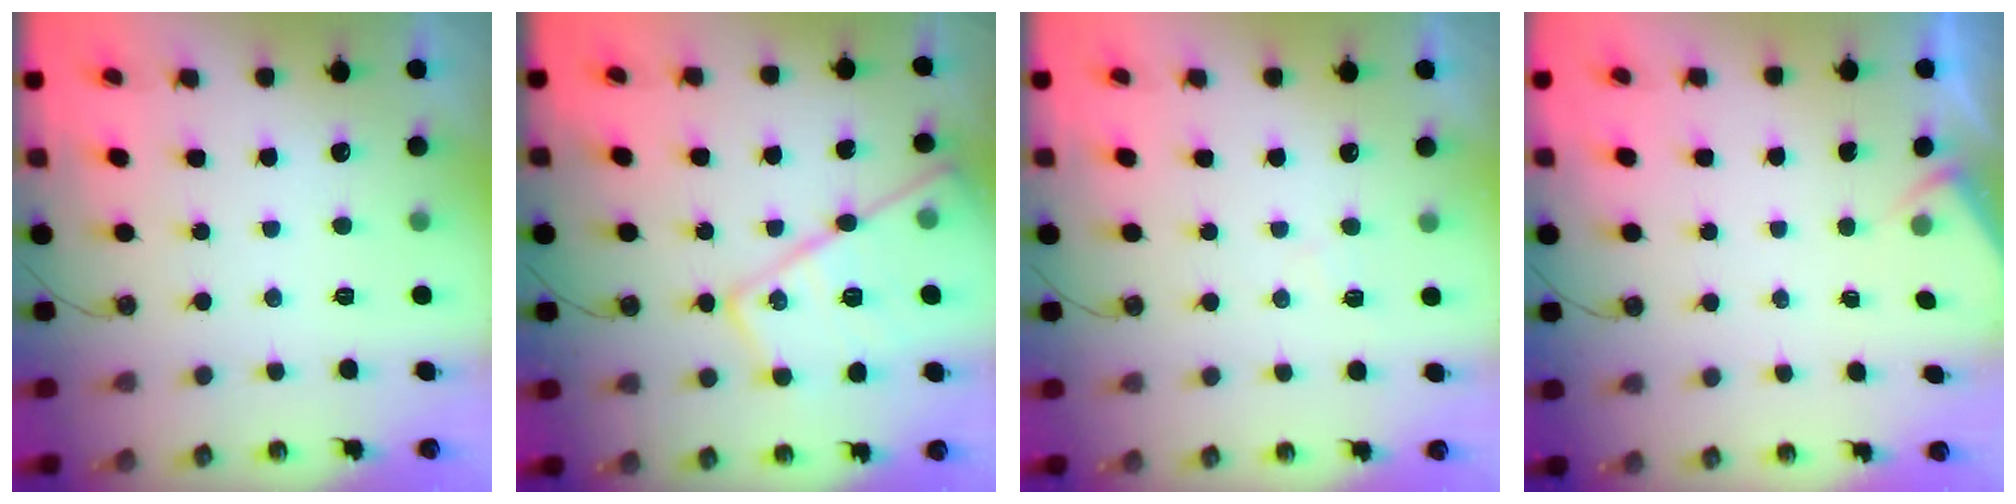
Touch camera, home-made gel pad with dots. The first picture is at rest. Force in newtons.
{"total": 20.6, "press": 20.5, "slide": 1.7}
{"total": 4.8, "press": 4.8, "slide": 0.7}
{"total": 2.0, "press": 1.9, "slide": 0.4}